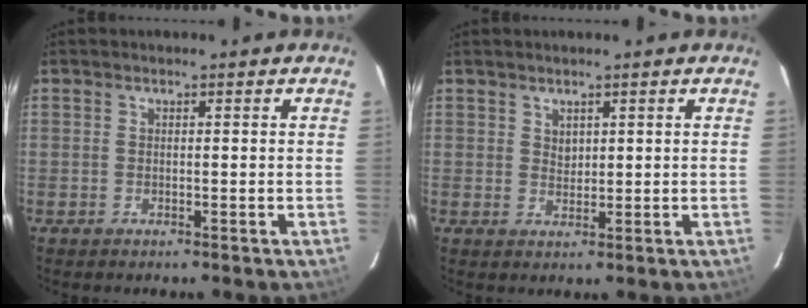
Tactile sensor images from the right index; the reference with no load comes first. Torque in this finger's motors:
{"motor_torque": [0.00, 0.04, 0.02, 0.00]}